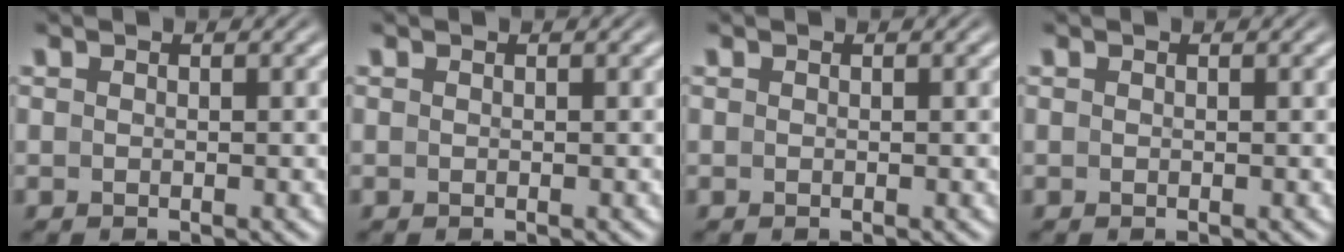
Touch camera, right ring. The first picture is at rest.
{"total": 0.0}
{"total": 0.0}
{"total": 0.0}